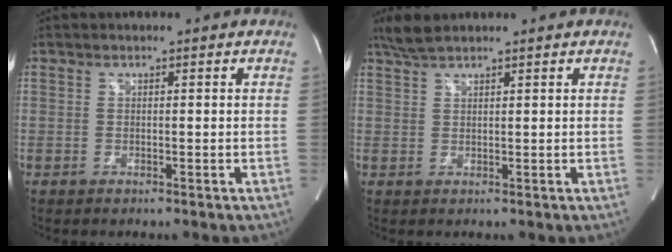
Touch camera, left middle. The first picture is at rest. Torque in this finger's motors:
{"motor_torque": [0.27, -0.17, -0.05, 0.01]}